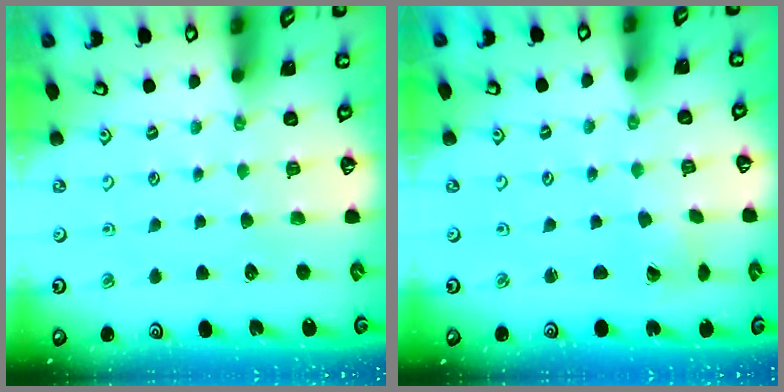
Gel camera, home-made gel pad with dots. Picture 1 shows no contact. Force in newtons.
{"total": 0.8, "press": 0.8, "slide": 0.0}